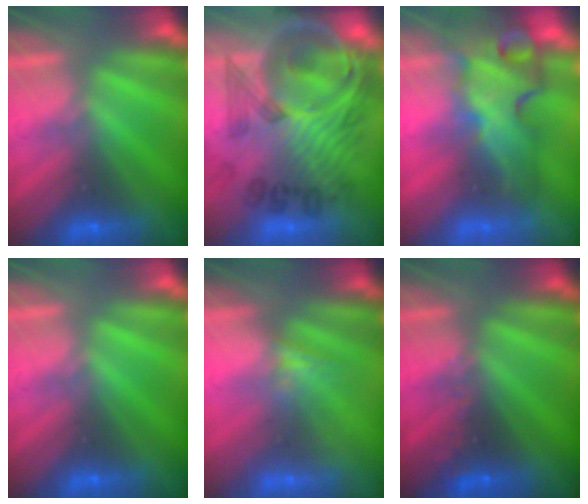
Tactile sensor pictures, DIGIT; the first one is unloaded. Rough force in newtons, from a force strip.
{"total": 6.0}
{"total": 7.2}
{"total": 0.0}
{"total": 1.8}
{"total": 2.4}